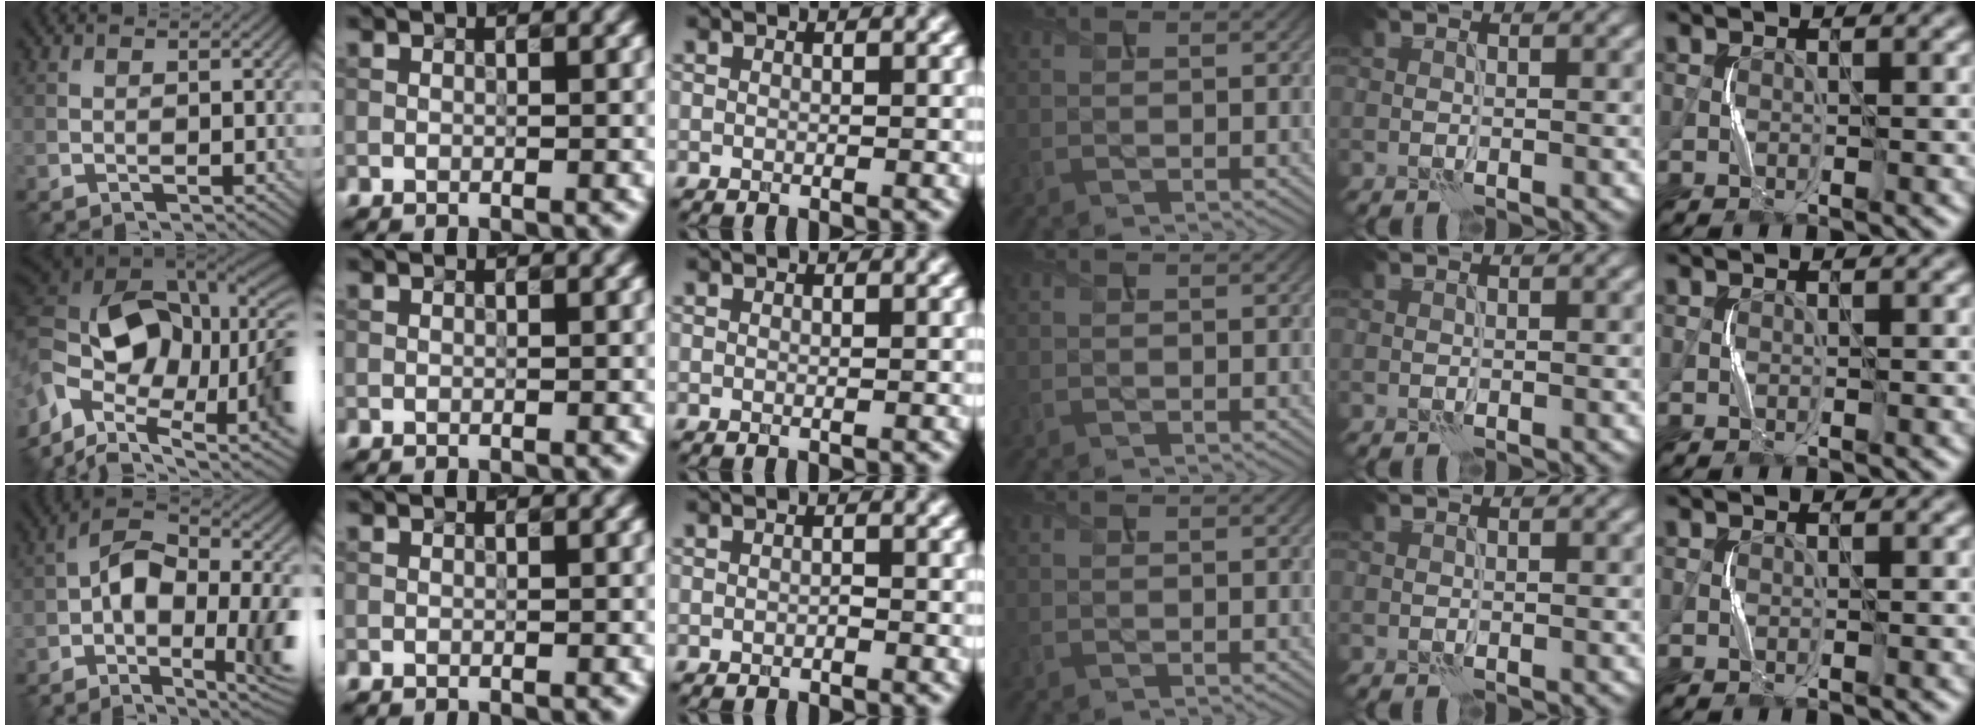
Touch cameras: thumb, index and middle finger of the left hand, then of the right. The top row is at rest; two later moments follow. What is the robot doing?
{"motion": "squeeze", "object": "stress ball aka squeeze ball"}